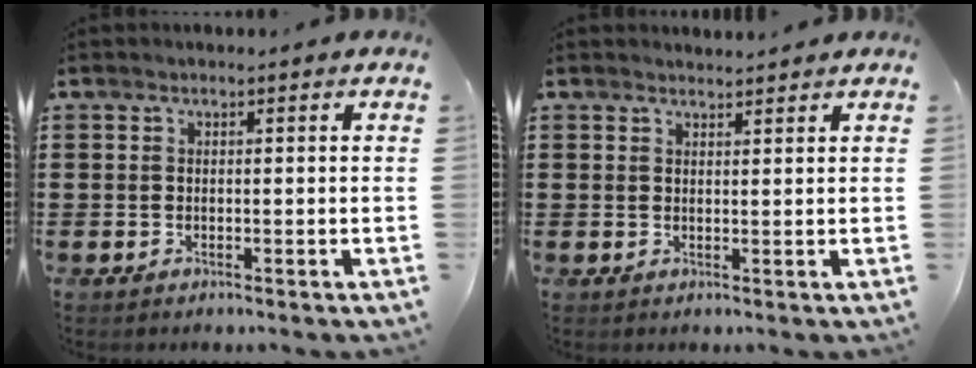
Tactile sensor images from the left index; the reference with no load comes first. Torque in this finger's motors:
{"motor_torque": [0.11, -0.10, 0.03, -0.01]}